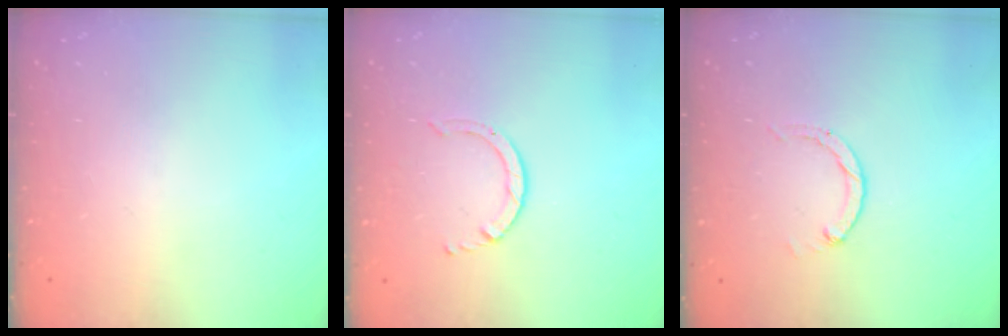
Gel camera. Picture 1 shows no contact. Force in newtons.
{"total": 2.5, "press": 2.4, "slide": 0.3}
{"total": 0.0}